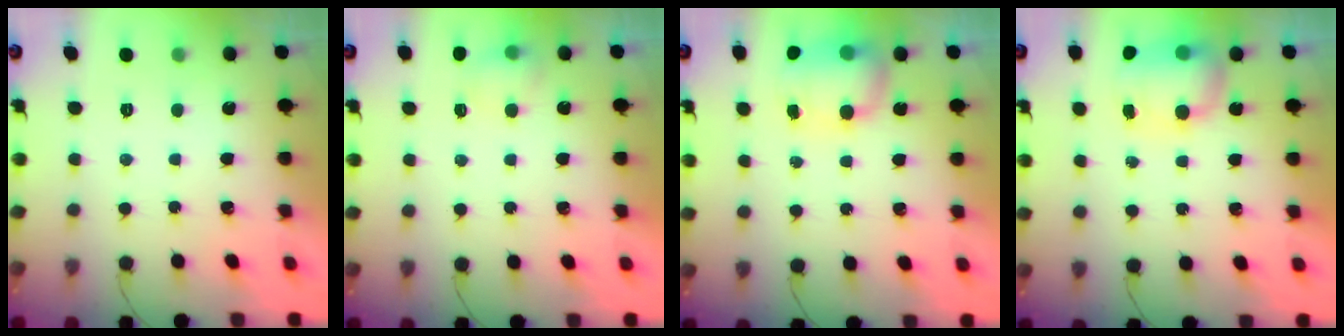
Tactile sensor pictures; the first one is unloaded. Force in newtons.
{"total": 5.1, "press": 4.9, "slide": 1.4}
{"total": 7.7, "press": 7.6, "slide": 1.3}
{"total": 7.8, "press": 7.7, "slide": 1.1}